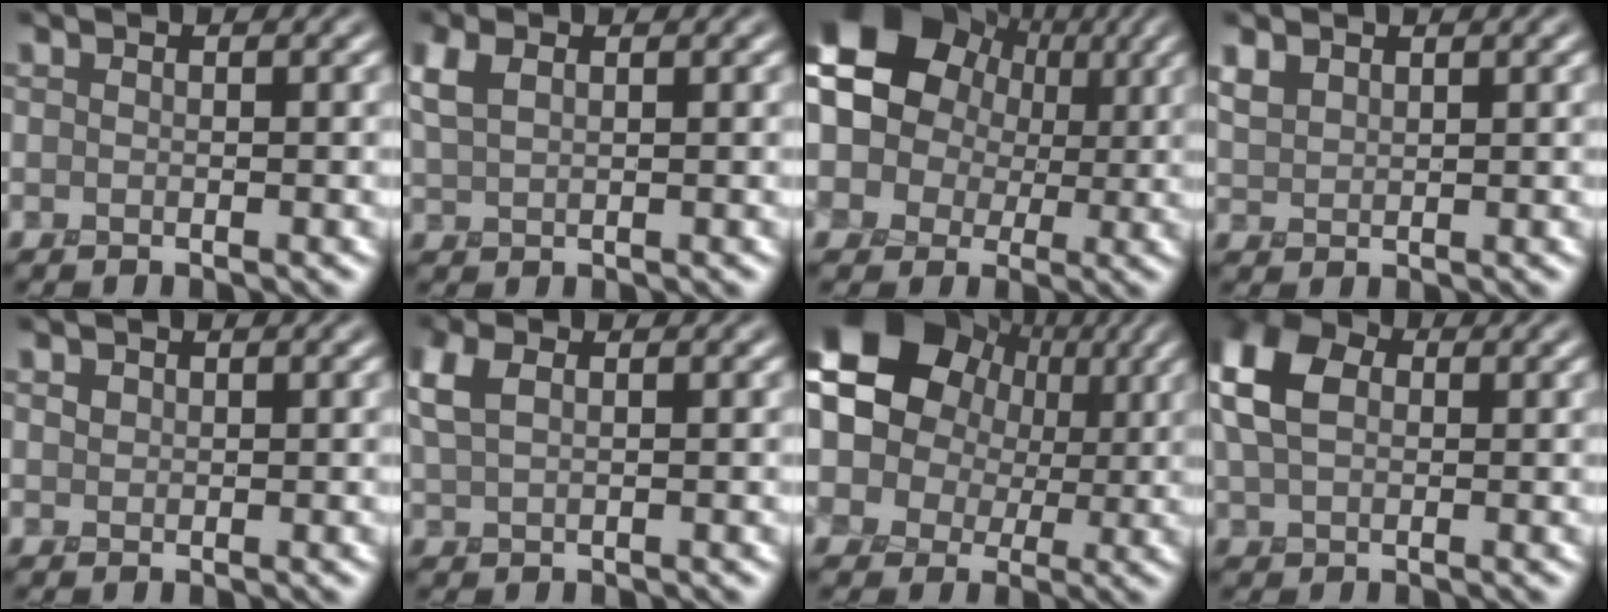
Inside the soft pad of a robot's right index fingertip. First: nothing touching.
{"total": 2.6, "force": [1.3, 1.2, 1.9], "torque": [-0.051, 0.006, 0.029]}
{"total": 15.2, "force": [4.0, 12.9, 7.0], "torque": [-0.154, 0.032, 0.038]}
{"total": 1.7, "force": [1.2, 0.9, 0.8], "torque": [-0.024, 0.002, 0.029]}
{"total": 0.7, "force": [0.4, 0.5, 0.2], "torque": [-0.004, -0.002, 0.007]}
{"total": 3.0, "force": [1.2, 1.5, 2.4], "torque": [-0.061, 0.006, 0.025]}
{"total": 16.5, "force": [5.1, 13.3, 8.4], "torque": [-0.176, 0.036, 0.065]}
{"total": 7.4, "force": [1.8, 4.9, 5.2], "torque": [-0.134, 0.020, 0.026]}